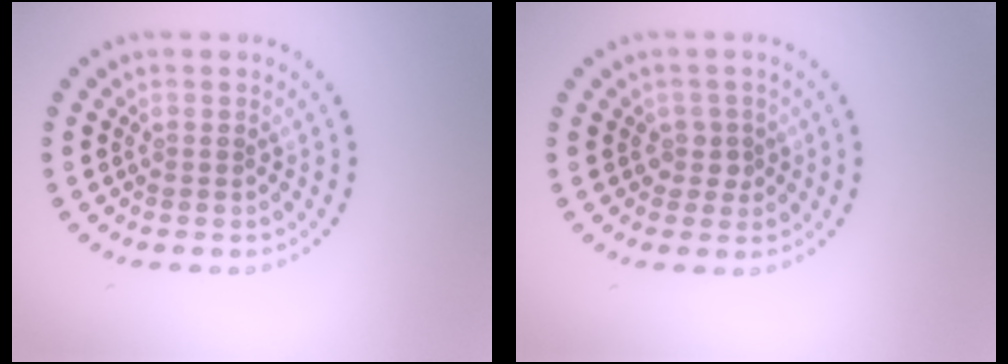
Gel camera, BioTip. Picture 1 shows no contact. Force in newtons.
{"total": 1.4, "press": 1.1, "slide": 0.8}